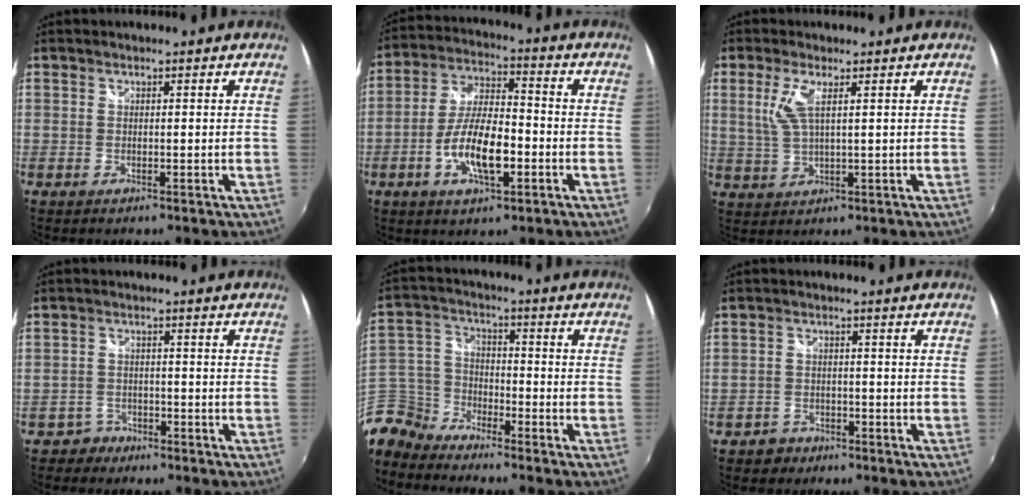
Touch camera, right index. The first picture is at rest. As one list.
[{"total": 11.6, "force": [-3.8, 4.2, 10.1], "torque": [-0.205, -0.001, -0.068]}, {"total": 5.2, "force": [1.8, 1.3, 4.7], "torque": [-0.104, 0.001, 0.038]}, {"total": 3.4, "force": [-2.5, 2.3, -0.4], "torque": [-0.001, 0.014, -0.046]}, {"total": 10.8, "force": [-9.1, 5.6, 1.5], "torque": [-0.063, 0.022, -0.198]}, {"total": 3.8, "force": [-2.6, 2.8, 0.3], "torque": [-0.021, 0.012, -0.045]}]